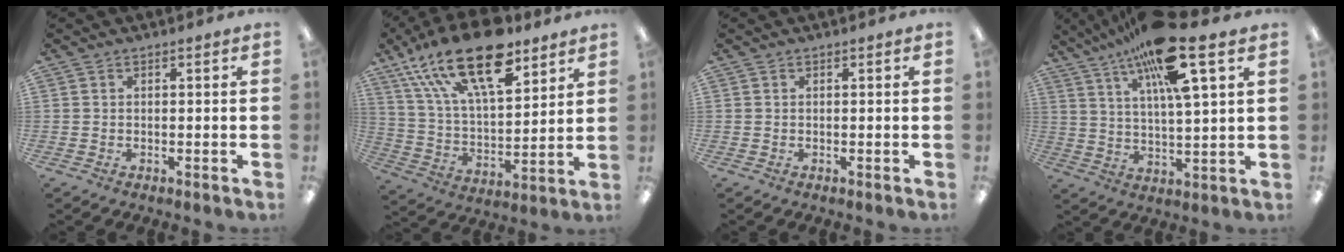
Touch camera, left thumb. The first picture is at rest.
{"total": 22.8, "force": [14.6, 9.4, 14.8], "torque": [-0.273, -0.075, 0.251]}
{"total": 0.0}
{"total": 17.8, "force": [11.0, 3.8, 13.6], "torque": [-0.232, -0.048, 0.174]}